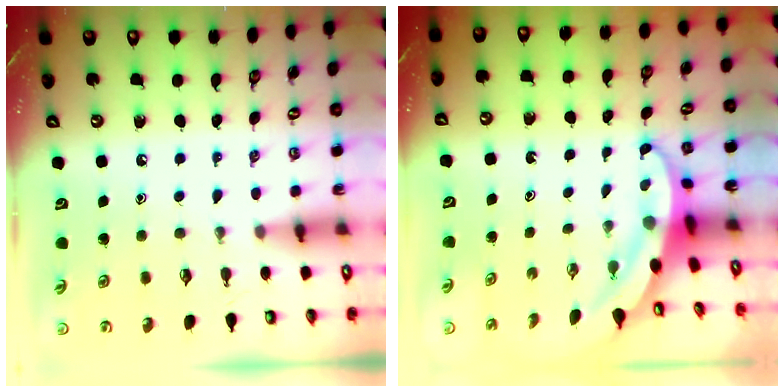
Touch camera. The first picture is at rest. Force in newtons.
{"total": 3.9, "press": 3.8, "slide": 0.5}